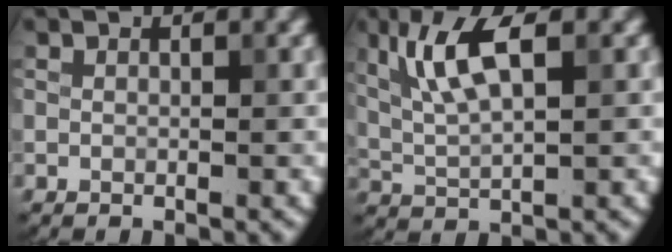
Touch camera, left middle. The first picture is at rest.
{"total": 5.3, "force": [1.9, 1.6, 4.7], "torque": [-0.097, 0.004, 0.038]}